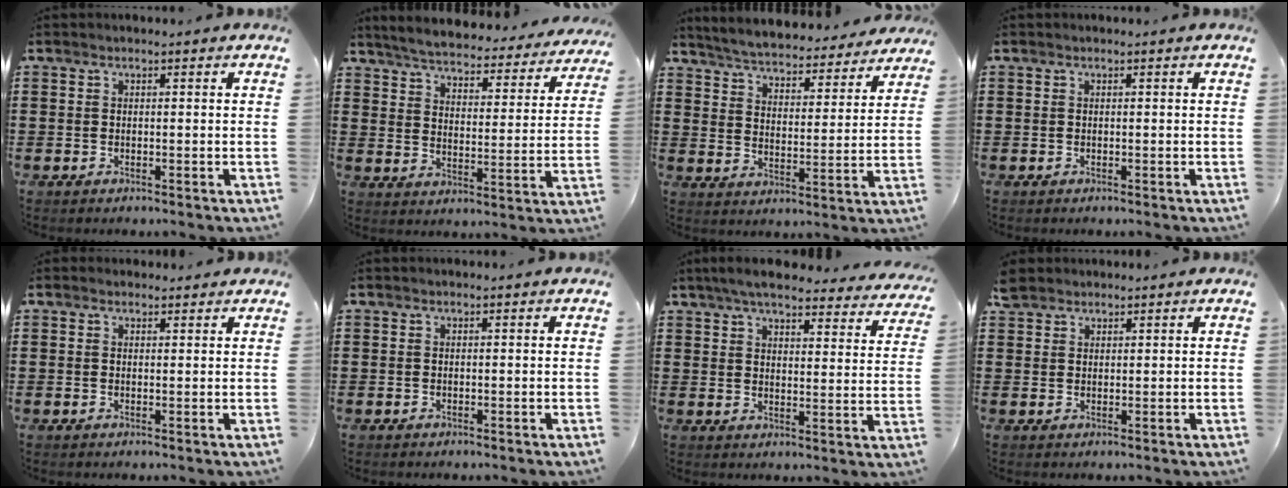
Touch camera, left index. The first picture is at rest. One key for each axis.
{"total": 4.7, "fx": 4.6, "fy": -0.1, "fz": 0.9, "tx": -0.043, "ty": -0.037, "tz": 0.074}
{"total": 4.9, "fx": 4.9, "fy": -0.4, "fz": 0.5, "tx": -0.036, "ty": -0.040, "tz": 0.080}
{"total": 0.0}
{"total": 1.0, "fx": 0.9, "fy": 0.4, "fz": 0.1, "tx": -0.005, "ty": 0.003, "tz": 0.018}
{"total": 0.0}
{"total": 5.8, "fx": 5.2, "fy": 0.6, "fz": 2.5, "tx": -0.059, "ty": -0.024, "tz": 0.089}
{"total": 2.5, "fx": 2.1, "fy": 1.2, "fz": 0.4, "tx": -0.013, "ty": 0.006, "tz": 0.043}